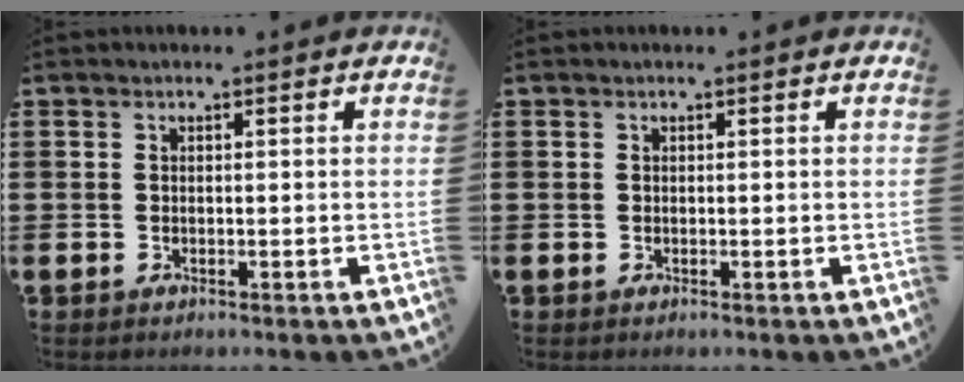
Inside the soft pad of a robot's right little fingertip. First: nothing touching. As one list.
[{"total": 0.0}]